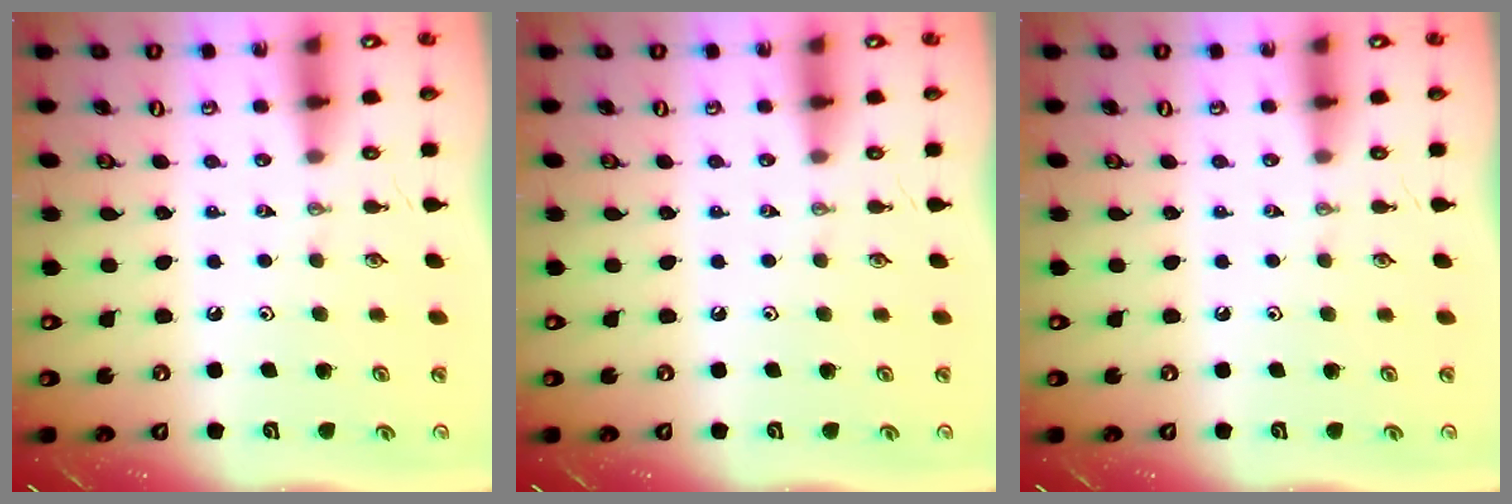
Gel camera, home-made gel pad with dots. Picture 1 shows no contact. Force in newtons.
{"total": 0.0}
{"total": 0.0}